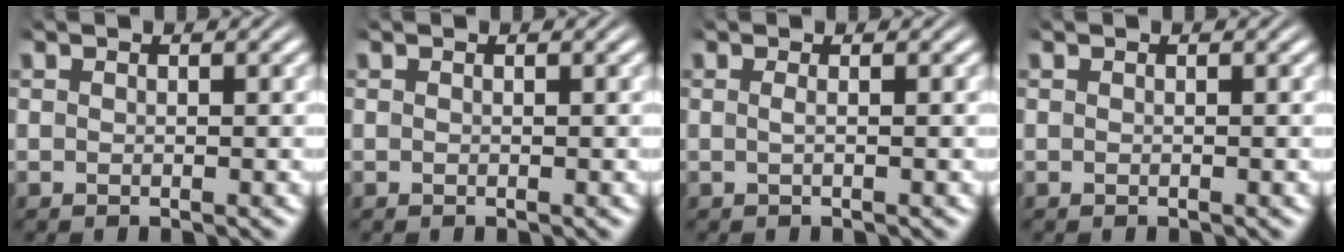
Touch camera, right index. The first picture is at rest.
{"total": 0.0}
{"total": 0.7, "force": [-0.1, -0.3, 0.6], "torque": [-0.014, -0.003, -0.001]}
{"total": 0.0}